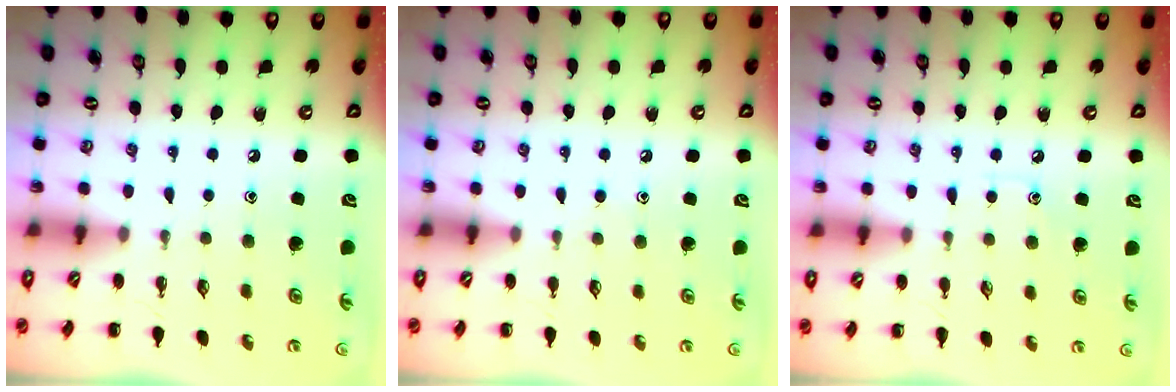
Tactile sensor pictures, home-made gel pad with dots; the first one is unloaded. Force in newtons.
{"total": 4.8, "press": 4.4, "slide": 1.9}
{"total": 6.5, "press": 6.1, "slide": 2.2}